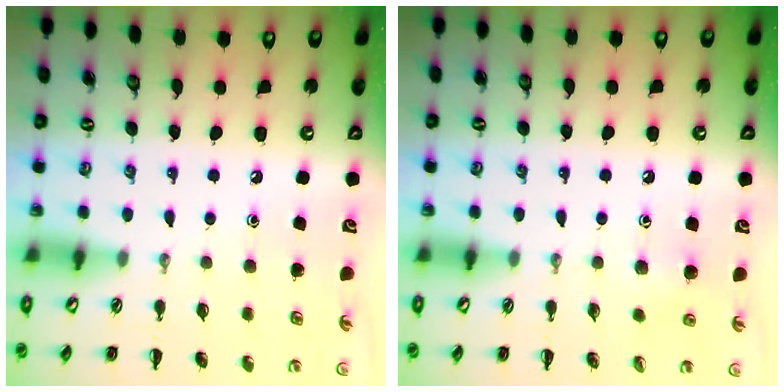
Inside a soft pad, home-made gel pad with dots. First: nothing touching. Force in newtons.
{"total": 3.0, "press": 2.7, "slide": 1.3}